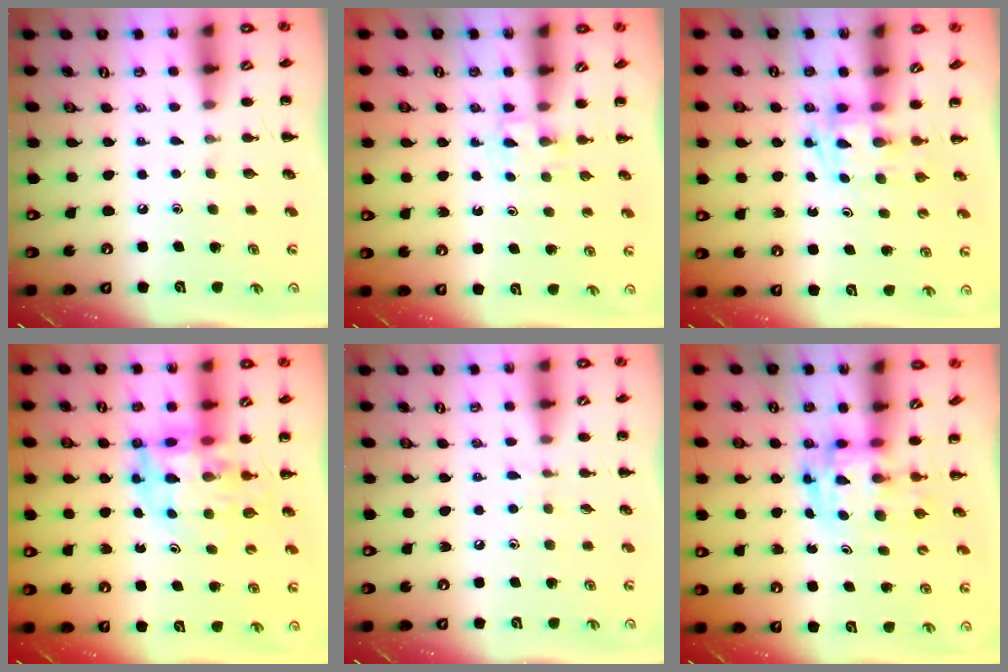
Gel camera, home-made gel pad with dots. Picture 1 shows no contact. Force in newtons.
{"total": 2.8, "press": 2.6, "slide": 1.1}
{"total": 2.4, "press": 2.2, "slide": 1.1}
{"total": 9.8, "press": 9.3, "slide": 3.1}
{"total": 2.9, "press": 2.6, "slide": 1.2}
{"total": 3.0, "press": 2.9, "slide": 0.5}